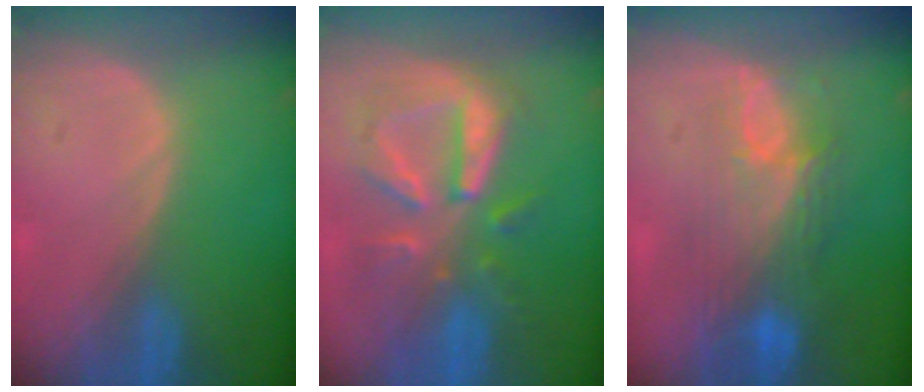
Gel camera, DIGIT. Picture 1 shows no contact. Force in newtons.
{"total": 9.5, "press": 8.8, "slide": 3.6}
{"total": 9.7, "press": 8.4, "slide": 5.0}